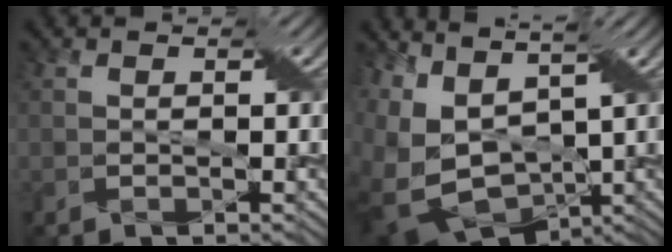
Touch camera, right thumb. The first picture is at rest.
{"total": 12.5, "force": [0.7, 7.6, 9.9], "torque": [-0.248, -0.016, 0.060]}